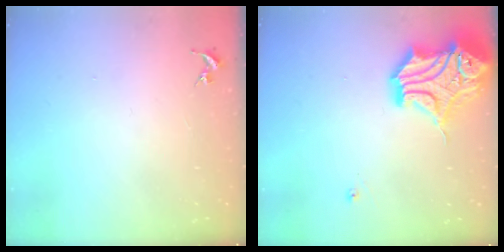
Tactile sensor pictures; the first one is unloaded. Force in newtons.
{"total": 19.9, "press": 19.7, "slide": 3.3}